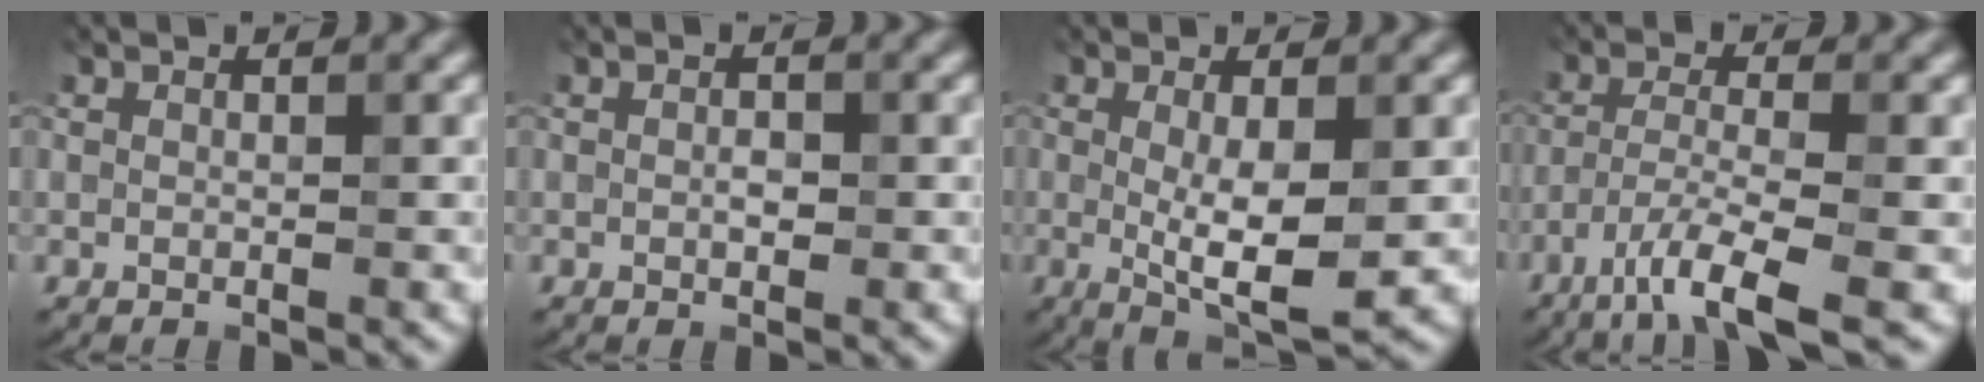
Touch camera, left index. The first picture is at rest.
{"total": 1.0, "force": [-0.1, 0.6, 0.8], "torque": [-0.014, -0.001, -0.001]}
{"total": 5.2, "force": [-0.3, 1.2, 5.1], "torque": [-0.088, -0.013, -0.001]}
{"total": 5.1, "force": [-3.2, 0.7, 3.9], "torque": [-0.071, -0.003, -0.068]}